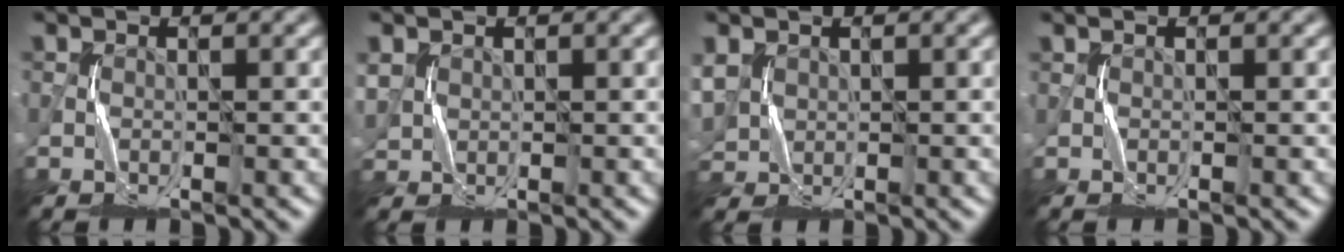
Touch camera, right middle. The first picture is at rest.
{"total": 1.7, "force": [0.7, 1.5, 0.5], "torque": [-0.019, 0.001, 0.018]}
{"total": 2.9, "force": [0.9, 2.4, 1.4], "torque": [-0.045, -0.001, 0.022]}
{"total": 0.0}